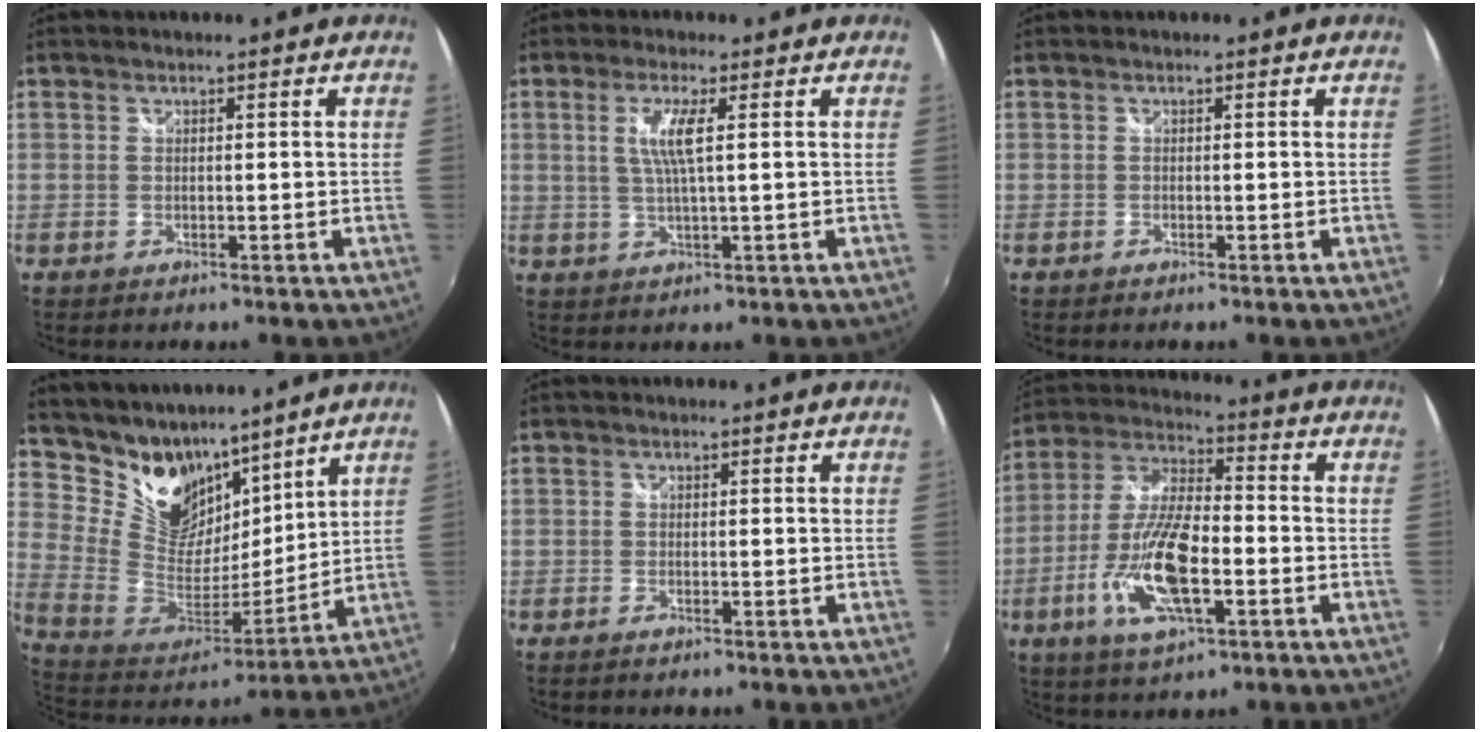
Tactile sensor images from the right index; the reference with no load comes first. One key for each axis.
{"total": 5.0, "fx": 1.1, "fy": 0.1, "fz": 4.9, "tx": -0.098, "ty": -0.004, "tz": 0.024}
{"total": 0.0}
{"total": 18.1, "fx": 13.6, "fy": 10.0, "fz": 6.7, "tx": -0.172, "ty": 0.004, "tz": 0.267}
{"total": 0.9, "fx": -0.7, "fy": 0.3, "fz": 0.4, "tx": -0.008, "ty": -0.004, "tz": -0.017}
{"total": 15.4, "fx": -5.0, "fy": 5.4, "fz": 13.5, "tx": -0.286, "ty": -0.009, "tz": -0.096}